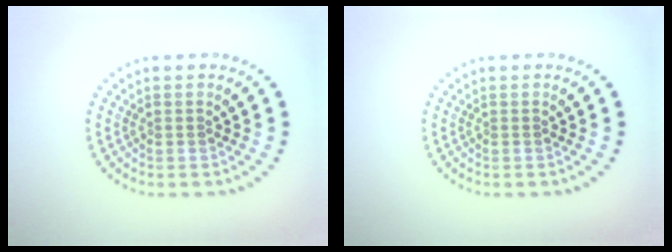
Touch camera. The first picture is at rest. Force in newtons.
{"total": 0.0}